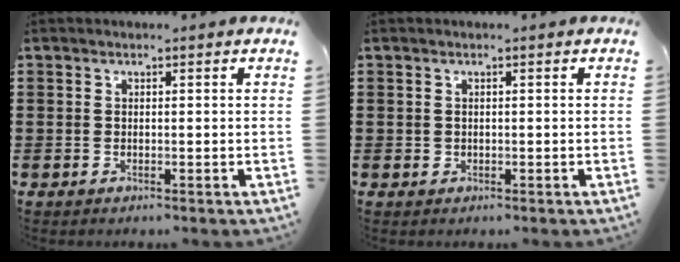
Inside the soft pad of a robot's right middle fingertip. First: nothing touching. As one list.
[{"total": 0.5, "force": [0.1, 0.5, 0.1], "torque": [-0.003, 0.004, 0.001]}]